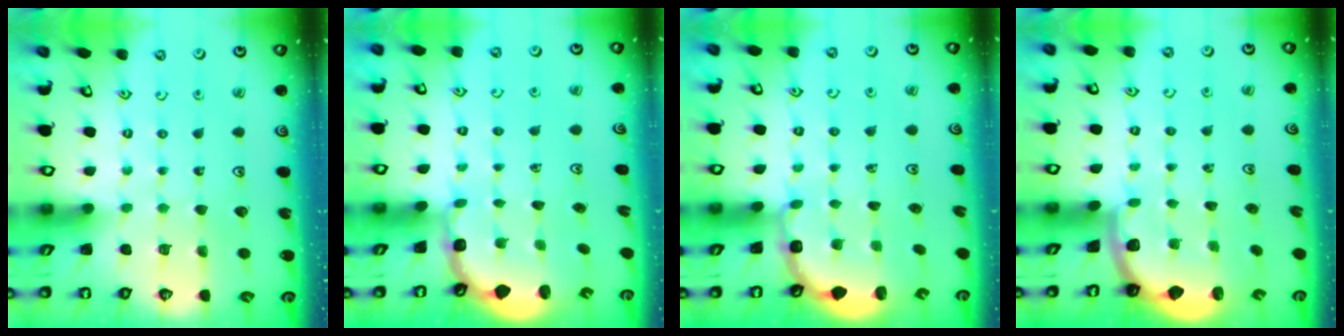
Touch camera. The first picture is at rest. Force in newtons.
{"total": 2.7, "press": 2.0, "slide": 1.7}
{"total": 2.7, "press": 2.3, "slide": 1.5}
{"total": 1.7, "press": 1.7, "slide": 0.3}